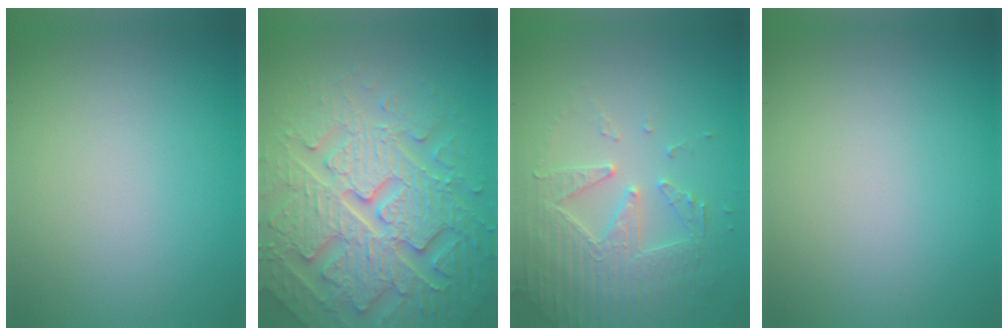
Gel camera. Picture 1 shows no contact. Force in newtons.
{"total": 7.9, "press": 7.7, "slide": 2.0}
{"total": 4.8, "press": 4.1, "slide": 2.5}
{"total": 0.0}